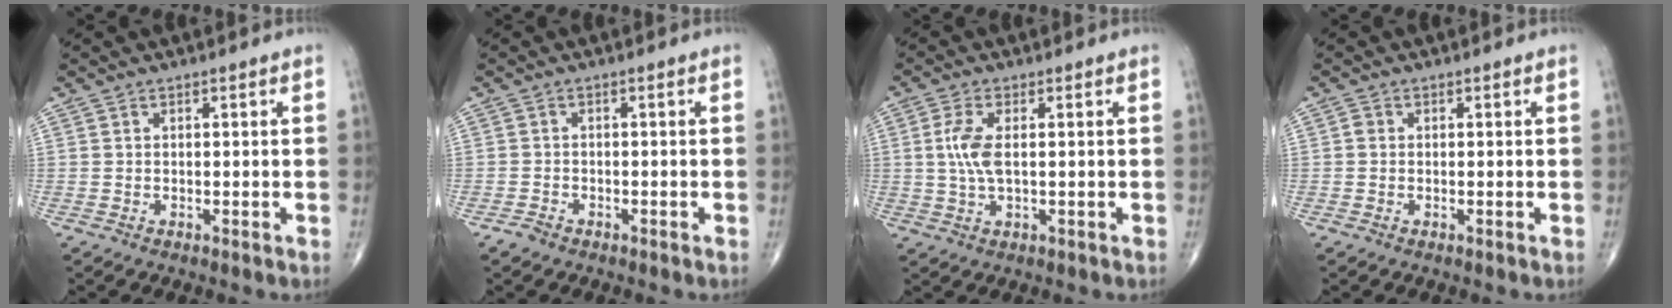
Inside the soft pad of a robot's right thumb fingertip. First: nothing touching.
{"total": 1.5, "force": [-1.1, 0.8, 0.4], "torque": [-0.012, 0.003, -0.022]}
{"total": 5.3, "force": [0.5, 2.1, 4.9], "torque": [-0.115, 0.001, 0.009]}
{"total": 0.8, "force": [-0.1, 0.7, 0.4], "torque": [-0.003, 0.001, -0.005]}